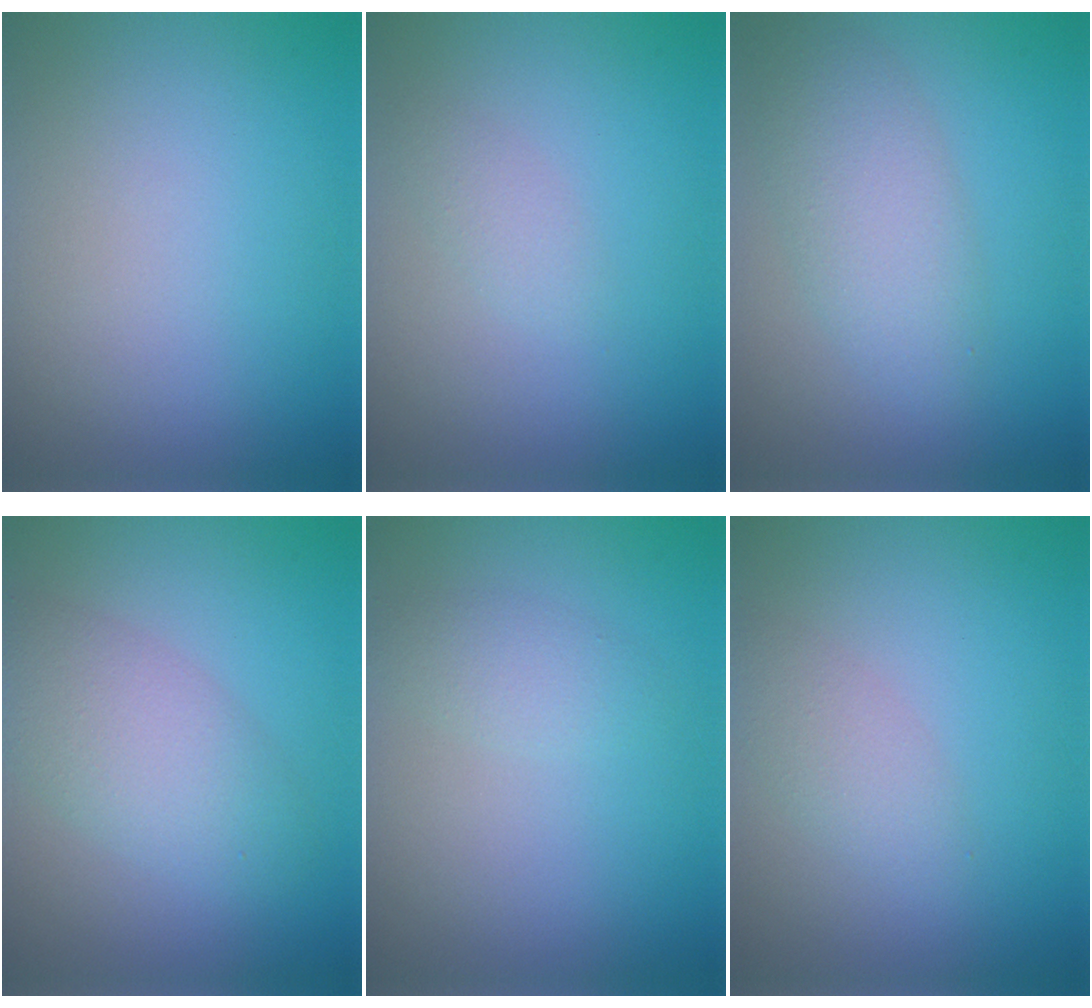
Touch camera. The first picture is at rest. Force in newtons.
{"total": 1.3, "press": 1.3, "slide": 0.1}
{"total": 4.2, "press": 4.2, "slide": 0.2}
{"total": 4.6, "press": 4.6, "slide": 0.1}
{"total": 1.6, "press": 1.6, "slide": 0.0}
{"total": 2.1, "press": 2.1, "slide": 0.0}